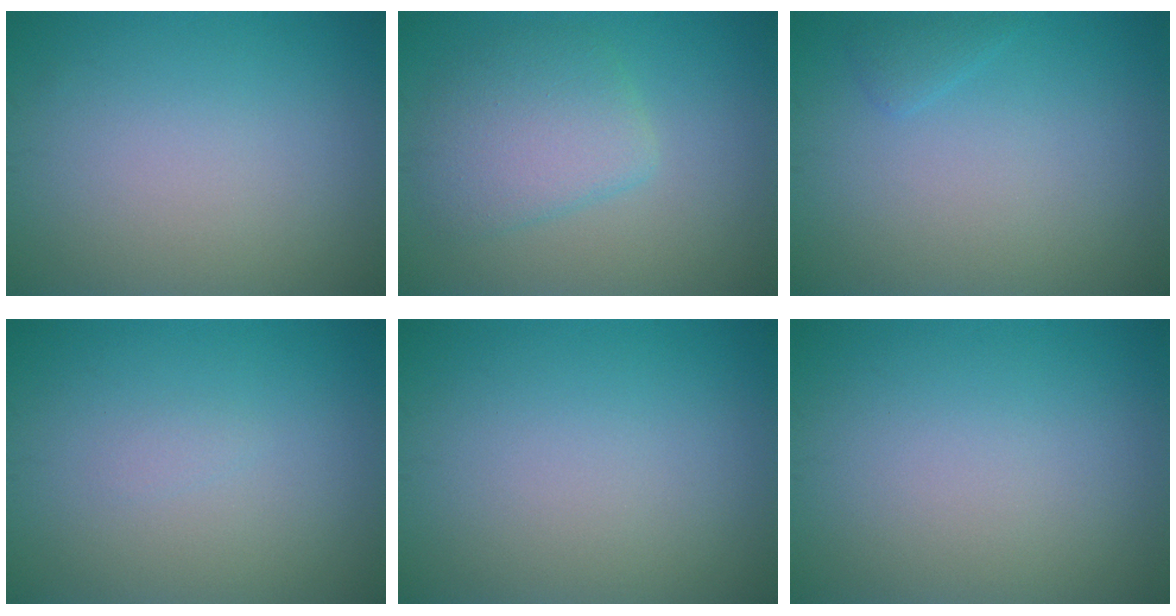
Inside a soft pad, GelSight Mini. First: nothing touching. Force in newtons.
{"total": 4.4, "press": 4.4, "slide": 0.2}
{"total": 0.9, "press": 0.9, "slide": 0.1}
{"total": 0.5, "press": 0.5, "slide": 0.1}
{"total": 0.0}
{"total": 0.0}